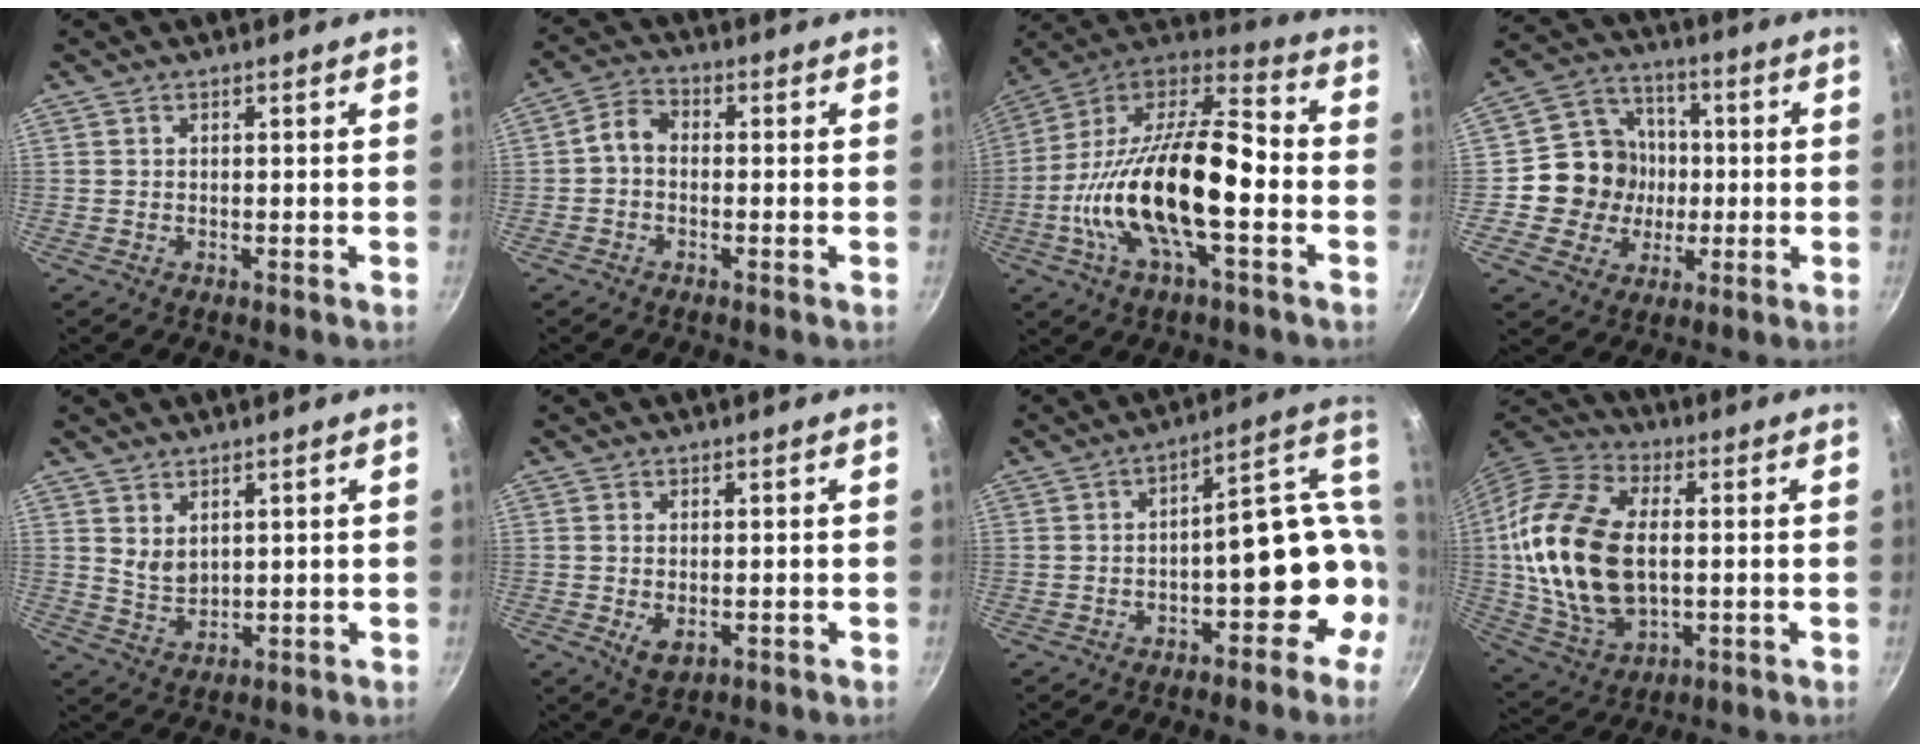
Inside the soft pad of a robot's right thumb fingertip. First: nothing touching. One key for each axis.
{"total": 4.2, "fx": -0.8, "fy": 3.0, "fz": 2.7, "tx": -0.052, "ty": 0.022, "tz": -0.029}
{"total": 24.1, "fx": -4.9, "fy": 9.5, "fz": 21.6, "tx": -0.391, "ty": 0.036, "tz": -0.105}
{"total": 12.7, "fx": -0.7, "fy": 12.0, "fz": 4.0, "tx": -0.032, "ty": 0.029, "tz": -0.021}
{"total": 3.9, "fx": 2.1, "fy": 2.4, "fz": 2.3, "tx": -0.036, "ty": -0.023, "tz": 0.048}
{"total": 3.6, "fx": -0.7, "fy": 2.1, "fz": 2.8, "tx": -0.047, "ty": -0.013, "tz": -0.006}
{"total": 15.3, "fx": -2.5, "fy": 8.5, "fz": 12.4, "tx": -0.078, "ty": 0.070, "tz": -0.023}
{"total": 22.2, "fx": 0.7, "fy": 13.5, "fz": 17.6, "tx": -0.337, "ty": 0.010, "tz": 0.015}